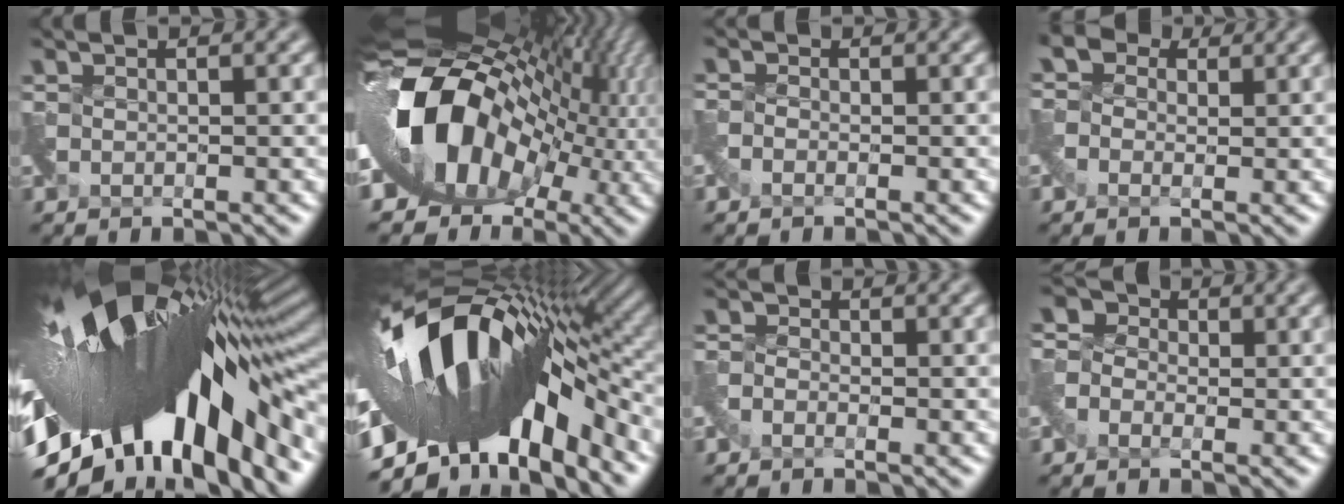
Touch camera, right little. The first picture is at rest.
{"total": 13.6, "force": [-1.3, 9.6, 9.5], "torque": [-0.166, 0.020, -0.037]}
{"total": 1.0, "force": [-0.8, -0.1, -0.4], "torque": [0.003, -0.001, -0.024]}
{"total": 1.9, "force": [0.2, 1.7, 0.9], "torque": [-0.031, 0.008, -0.002]}
{"total": 19.0, "force": [-3.8, 7.3, 17.1], "torque": [-0.299, -0.033, -0.062]}
{"total": 16.0, "force": [-2.3, 7.3, 14.0], "torque": [-0.246, 0.026, -0.049]}
{"total": 1.0, "force": [-0.9, 0.3, -0.1], "torque": [-0.003, 0.003, -0.027]}
{"total": 2.8, "force": [-1.1, 2.2, 1.2], "torque": [-0.031, 0.006, -0.027]}